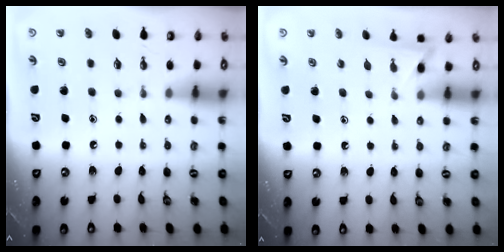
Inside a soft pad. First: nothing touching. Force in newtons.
{"total": 2.3, "press": 2.3, "slide": 0.2}